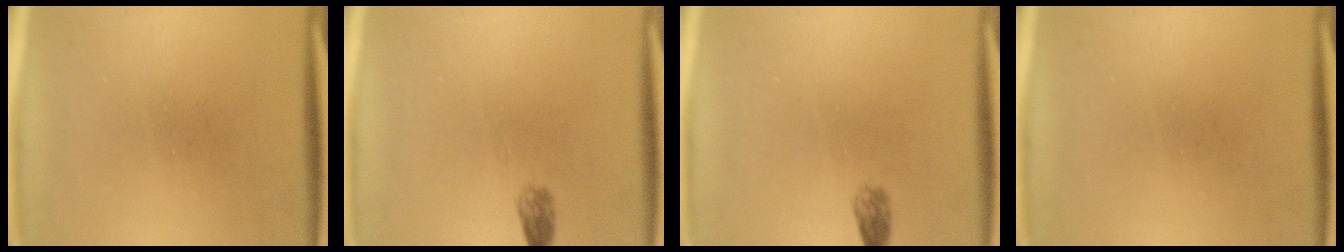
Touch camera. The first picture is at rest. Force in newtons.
{"total": 1.5}
{"total": 1.5}
{"total": 0.0}